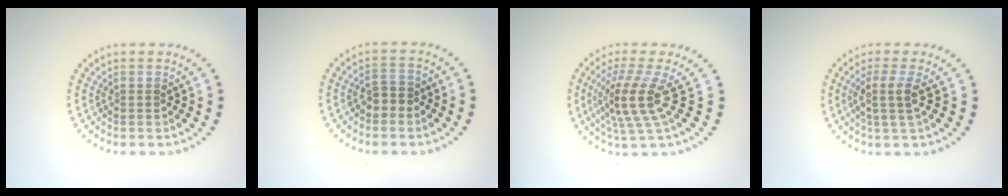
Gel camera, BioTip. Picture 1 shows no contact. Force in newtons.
{"total": 1.8, "press": 1.7, "slide": 0.5}
{"total": 4.4, "press": 3.1, "slide": 3.1}
{"total": 2.4, "press": 1.9, "slide": 1.4}